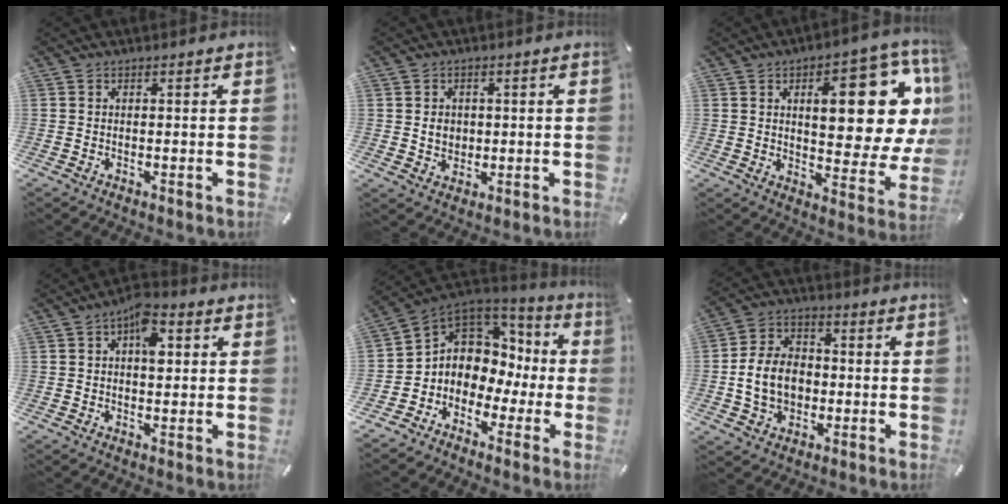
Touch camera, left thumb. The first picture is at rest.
{"total": 3.6, "force": [0.4, 3.4, 1.1], "torque": [-0.014, -0.003, 0.004]}
{"total": 21.0, "force": [7.6, 8.8, 17.5], "torque": [-0.224, -0.049, 0.111]}
{"total": 7.1, "force": [1.7, 3.9, 5.7], "torque": [-0.073, -0.003, 0.022]}
{"total": 7.4, "force": [0.6, 7.1, 1.9], "torque": [-0.054, -0.027, 0.015]}
{"total": 10.7, "force": [-1.3, 8.7, 6.1], "torque": [-0.138, 0.019, -0.022]}